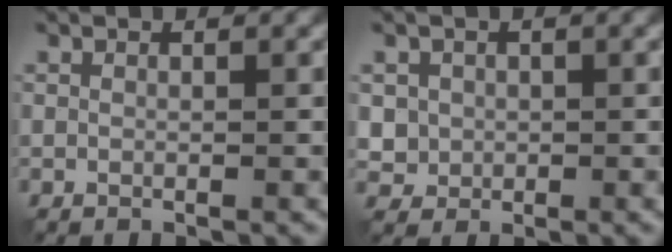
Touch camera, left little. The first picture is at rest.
{"total": 2.0, "force": [0.2, 2.0, 0.3], "torque": [-0.007, -0.003, 0.017]}